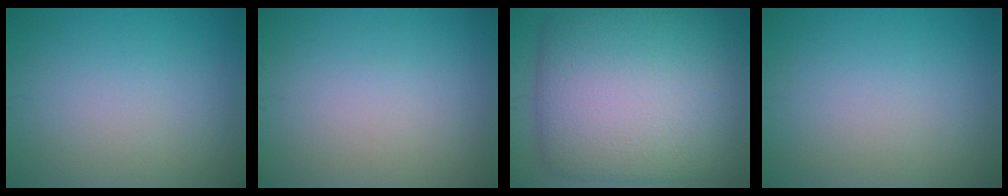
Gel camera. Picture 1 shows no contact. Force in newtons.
{"total": 0.0}
{"total": 16.6, "press": 16.6, "slide": 0.4}
{"total": 0.0}